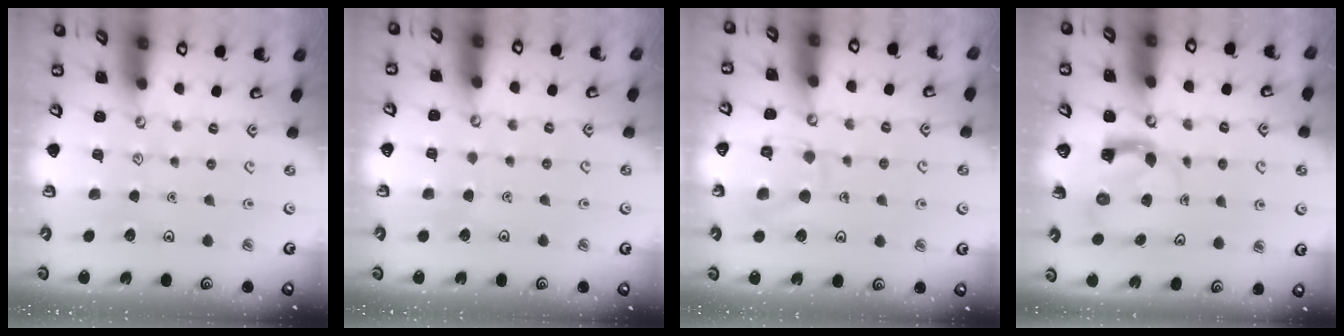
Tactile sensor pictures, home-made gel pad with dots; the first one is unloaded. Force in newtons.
{"total": 1.3, "press": 1.3, "slide": 0.1}
{"total": 11.0, "press": 11.0, "slide": 0.9}
{"total": 3.7, "press": 3.7, "slide": 0.4}